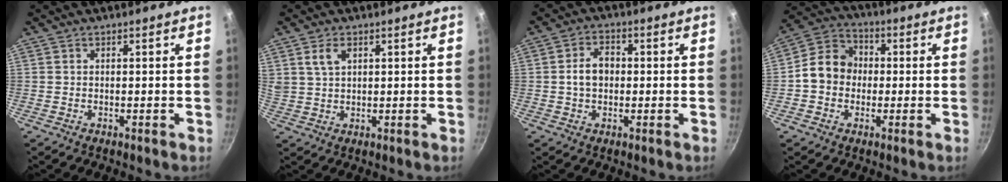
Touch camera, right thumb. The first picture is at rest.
{"total": 4.3, "force": [2.0, 2.6, 2.8], "torque": [-0.043, -0.002, 0.043]}
{"total": 5.9, "force": [0.0, 4.3, 4.0], "torque": [-0.052, 0.016, -0.006]}
{"total": 9.8, "force": [-0.5, 8.4, 5.0], "torque": [-0.055, 0.025, -0.030]}